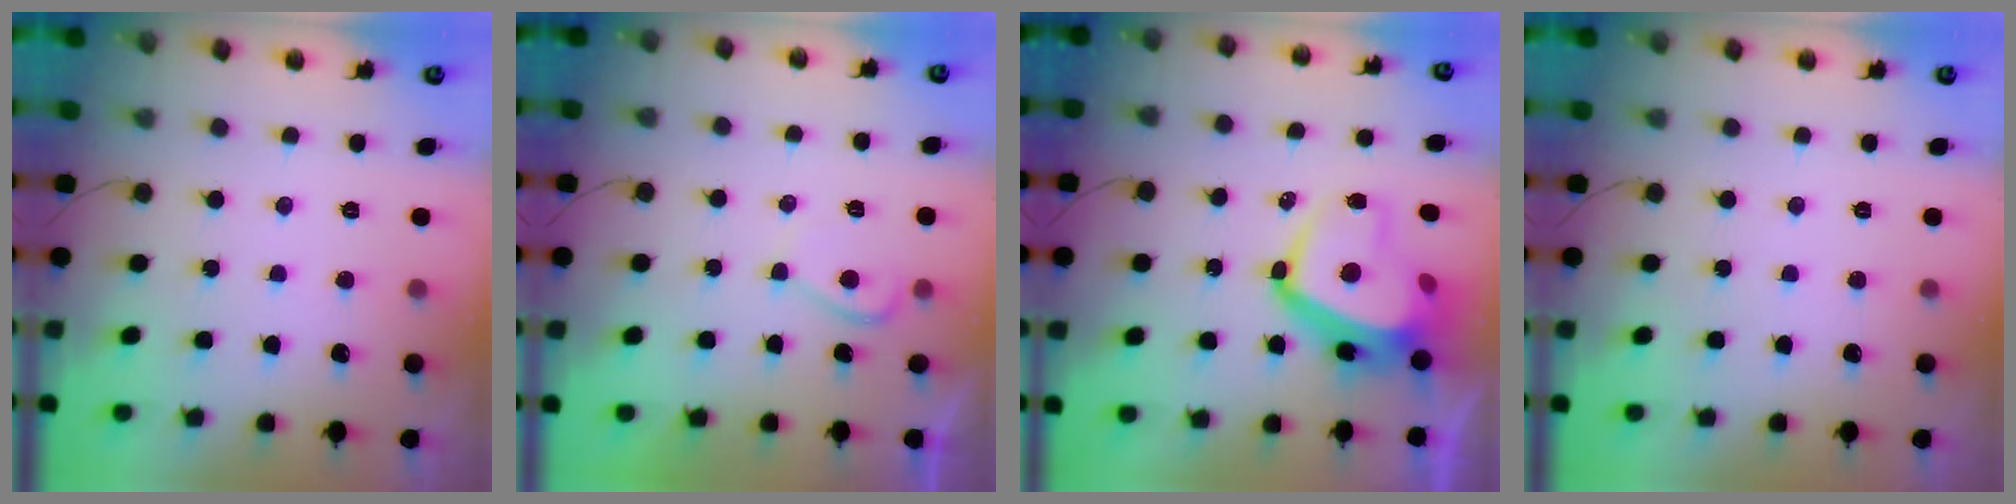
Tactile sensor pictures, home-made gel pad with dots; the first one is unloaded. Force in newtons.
{"total": 2.6, "press": 2.4, "slide": 0.8}
{"total": 12.5, "press": 12.4, "slide": 1.6}
{"total": 0.0}